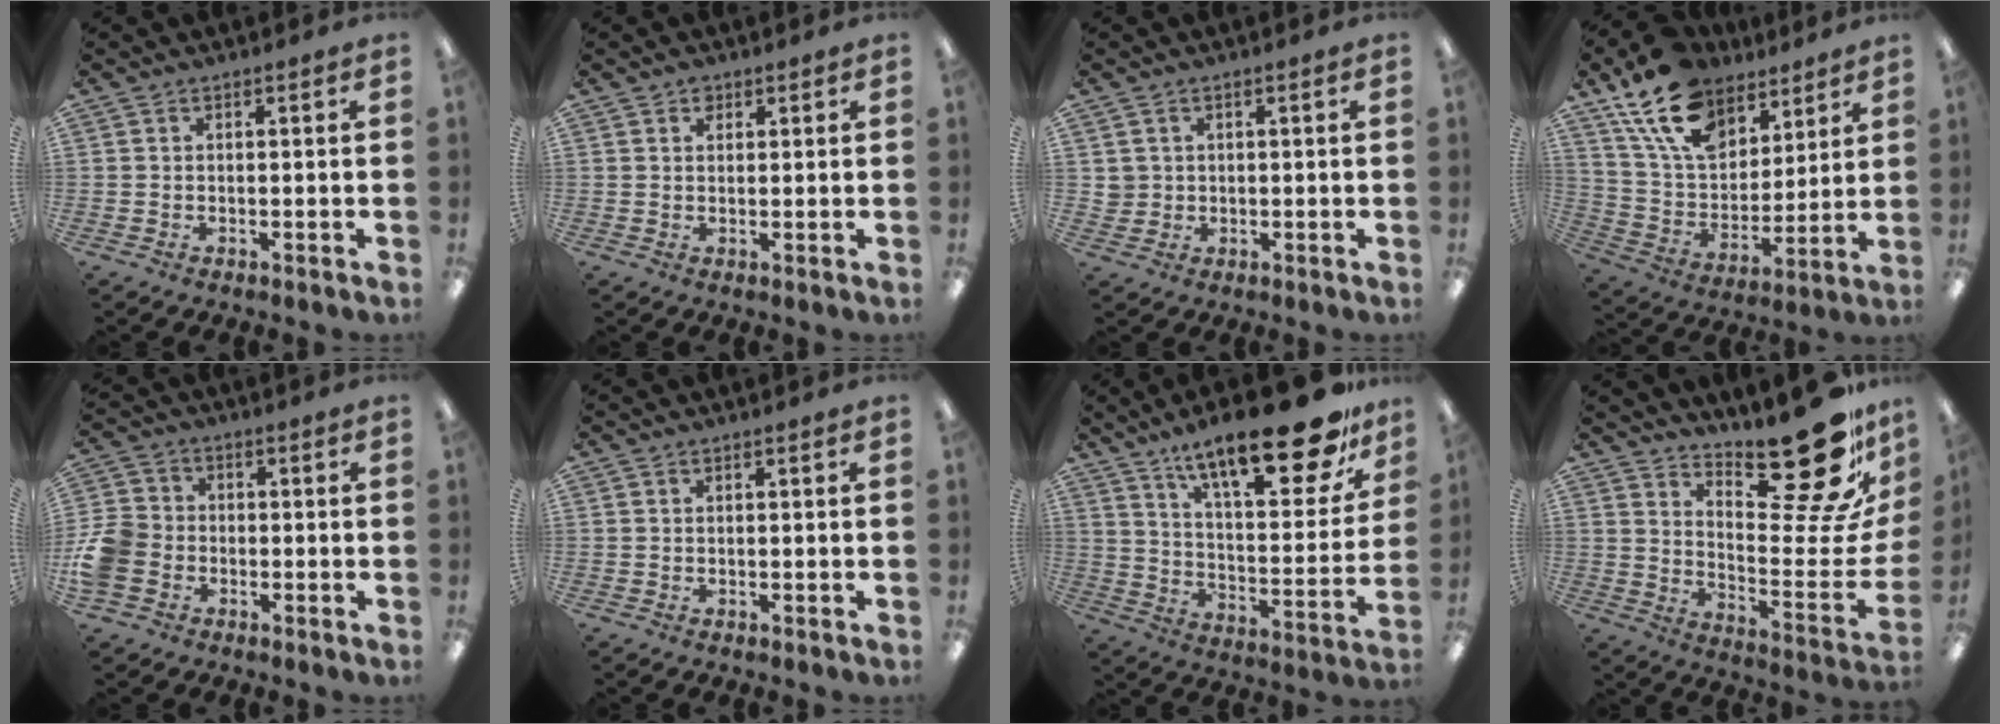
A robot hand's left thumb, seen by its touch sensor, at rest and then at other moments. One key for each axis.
{"total": 1.7, "fx": 1.1, "fy": 1.1, "fz": 0.5, "tx": -0.004, "ty": -0.002, "tz": 0.020}
{"total": 2.4, "fx": 0.7, "fy": 2.3, "fz": 0.1, "tx": -0.010, "ty": 0.003, "tz": 0.013}
{"total": 18.2, "fx": 12.3, "fy": 10.4, "fz": 8.5, "tx": -0.168, "ty": -0.056, "tz": 0.230}
{"total": 8.6, "fx": -2.8, "fy": 6.9, "fz": 4.2, "tx": -0.100, "ty": 0.029, "tz": -0.051}
{"total": 0.0}
{"total": 23.8, "fx": 16.9, "fy": 7.0, "fz": 15.3, "tx": -0.229, "ty": -0.114, "tz": 0.274}
{"total": 24.7, "fx": 18.3, "fy": 7.2, "fz": 15.0, "tx": -0.174, "ty": -0.148, "tz": 0.292}